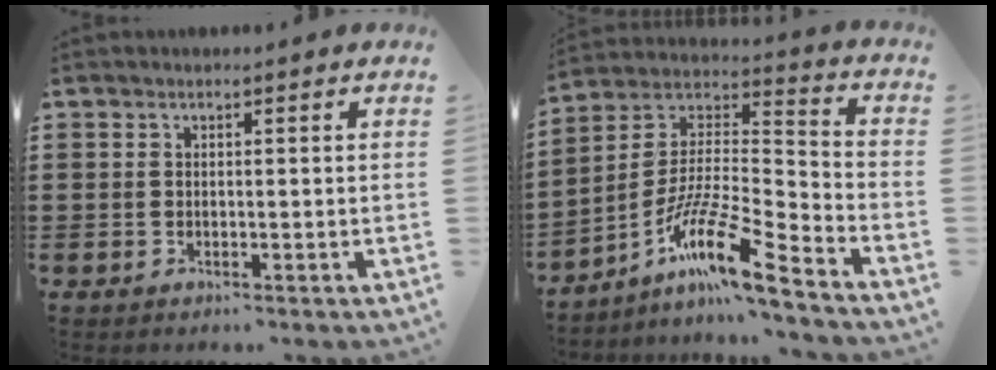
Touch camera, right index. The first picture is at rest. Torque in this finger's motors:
{"motor_torque": [-0.12, 0.17, 0.53, 0.18]}